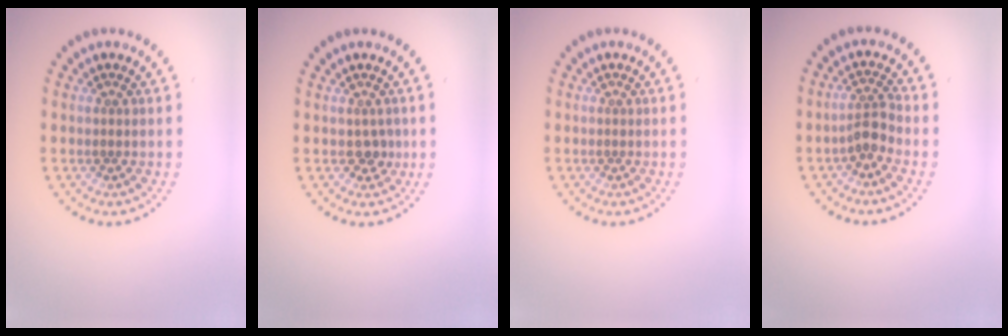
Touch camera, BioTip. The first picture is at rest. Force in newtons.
{"total": 1.1, "press": 1.0, "slide": 0.6}
{"total": 0.0}
{"total": 2.3, "press": 1.8, "slide": 1.3}